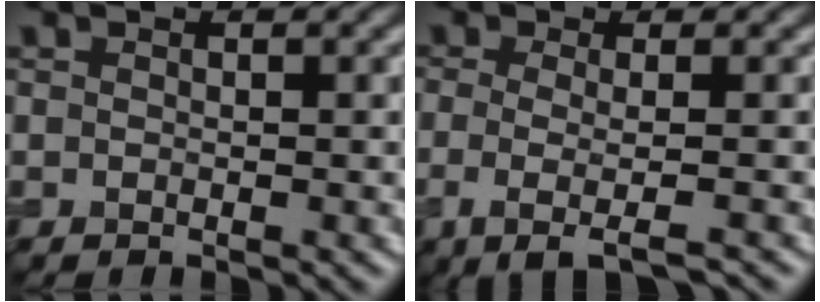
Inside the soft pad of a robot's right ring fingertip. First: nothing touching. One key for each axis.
{"total": 3.6, "fx": -1.0, "fy": 1.1, "fz": 3.3, "tx": -0.052, "ty": -0.011, "tz": -0.022}